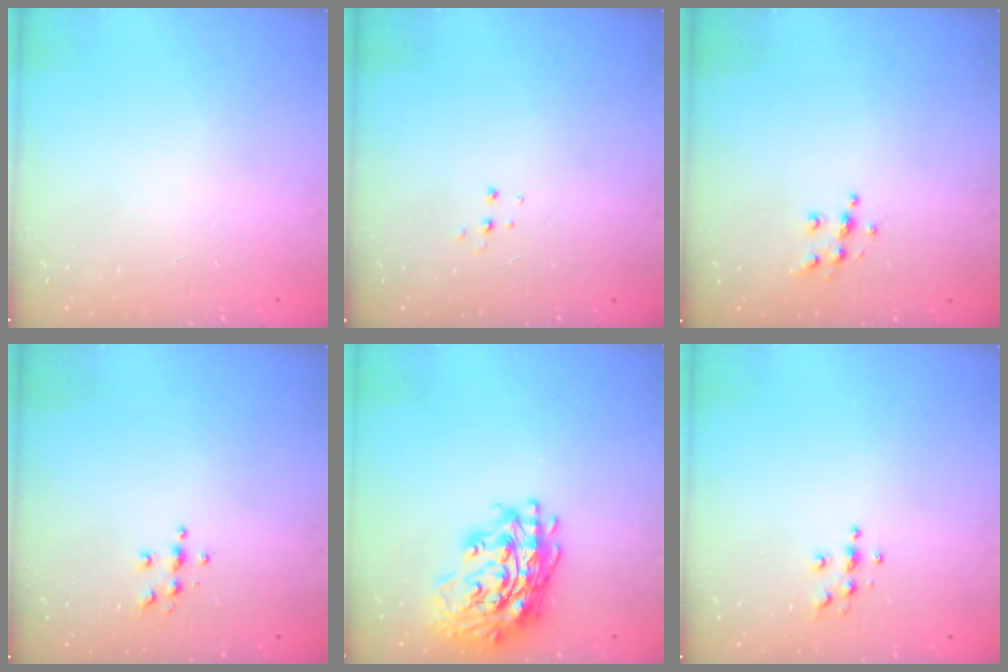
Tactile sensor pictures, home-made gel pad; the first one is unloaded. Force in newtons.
{"total": 3.8, "press": 3.8, "slide": 0.3}
{"total": 5.9, "press": 5.9, "slide": 0.5}
{"total": 3.9, "press": 3.8, "slide": 0.5}
{"total": 19.4, "press": 19.2, "slide": 3.0}
{"total": 4.0, "press": 3.9, "slide": 0.4}